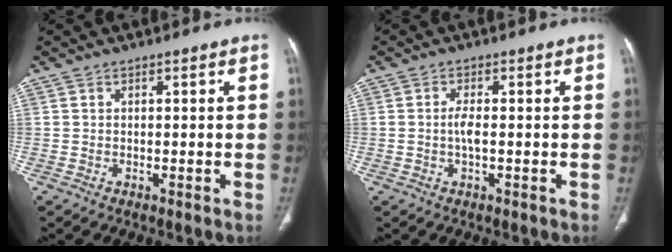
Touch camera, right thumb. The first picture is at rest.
{"total": 2.1, "force": [-0.3, 0.5, 2.1], "torque": [-0.048, -0.004, -0.008]}